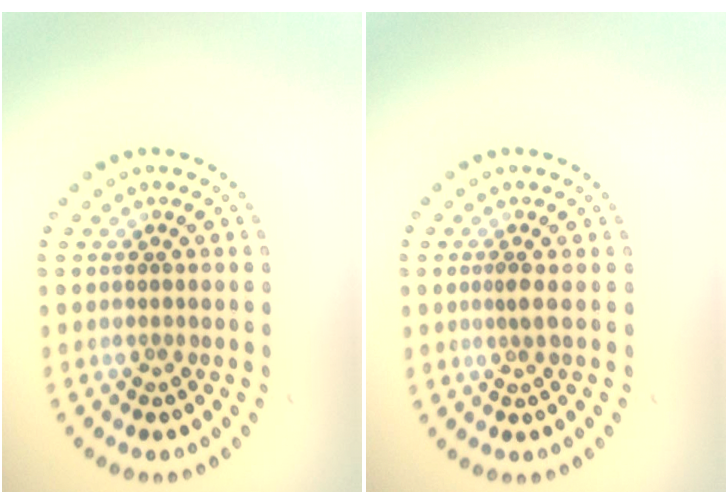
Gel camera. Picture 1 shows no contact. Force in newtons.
{"total": 0.9, "press": 0.6, "slide": 0.7}